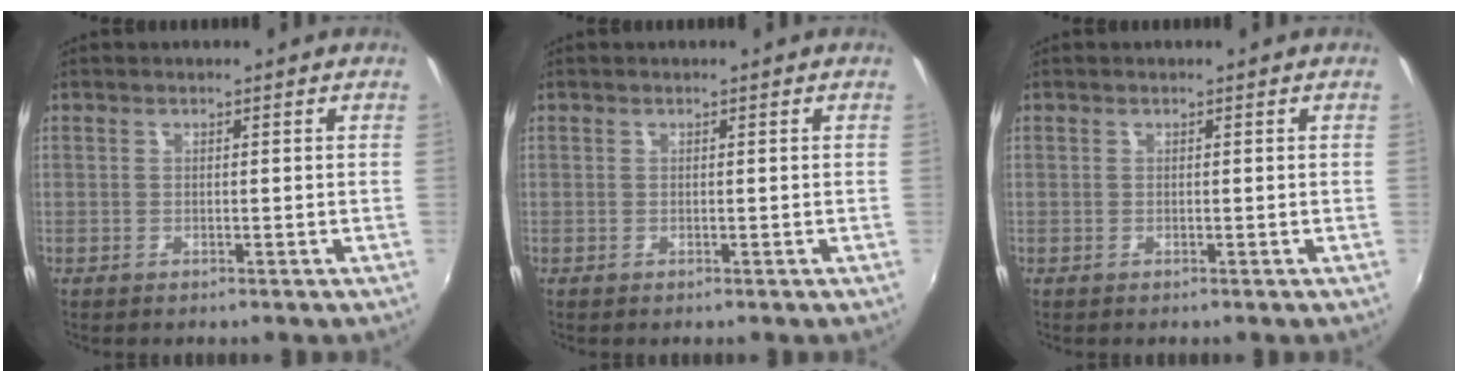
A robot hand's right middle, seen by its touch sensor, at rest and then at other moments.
{"total": 0.0}
{"total": 0.0}